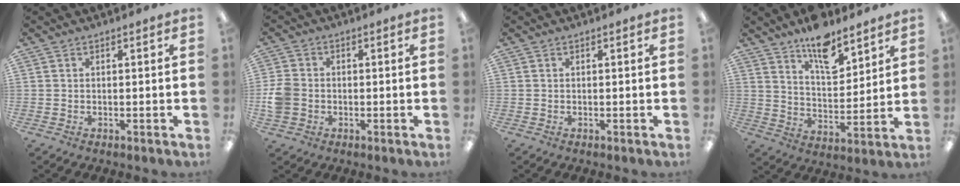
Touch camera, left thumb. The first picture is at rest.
{"total": 5.8, "force": [-0.8, 5.1, 2.8], "torque": [-0.054, 0.011, -0.013]}
{"total": 0.0}
{"total": 12.0, "force": [9.2, 4.8, 6.1], "torque": [-0.087, -0.057, 0.161]}